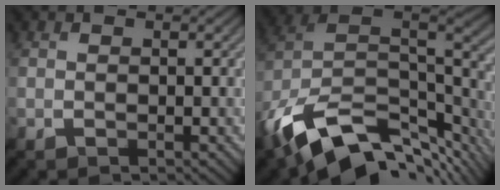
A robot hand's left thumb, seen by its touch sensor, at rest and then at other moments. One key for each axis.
{"total": 15.8, "fx": -7.5, "fy": 8.4, "fz": 11.1, "tx": -0.243, "ty": -0.024, "tz": -0.118}